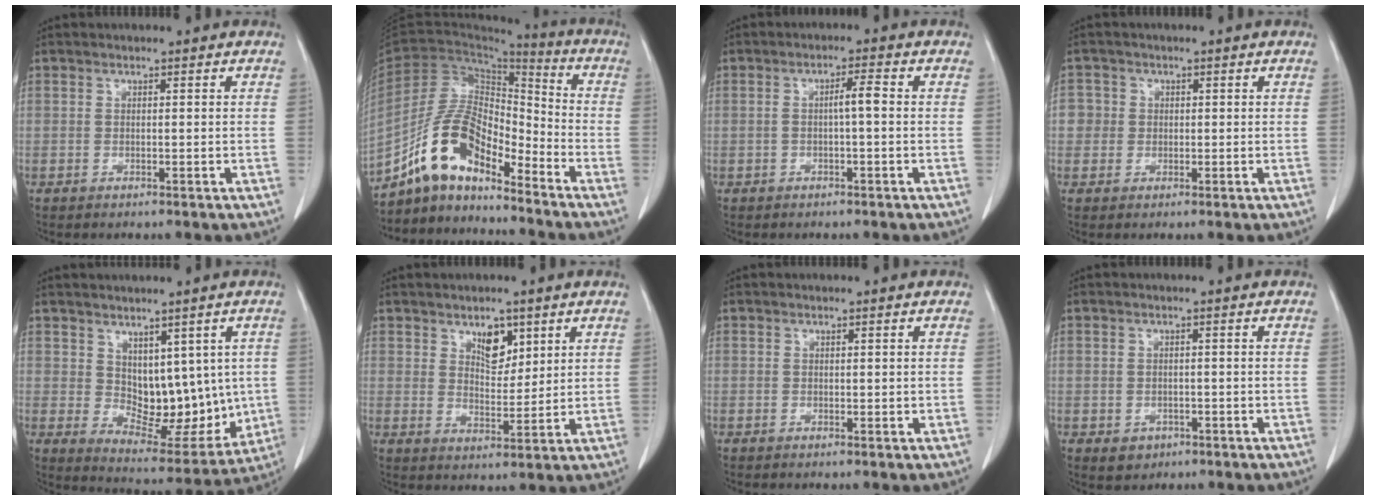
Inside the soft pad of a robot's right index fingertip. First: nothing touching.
{"total": 11.2, "force": [-8.8, 3.9, 5.8], "torque": [-0.118, 0.034, -0.161]}
{"total": 2.7, "force": [-0.1, 0.2, 2.7], "torque": [-0.048, 0.008, -0.001]}
{"total": 2.6, "force": [0.1, 2.6, 0.0], "torque": [0.015, 0.009, 0.000]}
{"total": 10.8, "force": [1.5, 6.4, 8.5], "torque": [-0.101, -0.003, 0.049]}
{"total": 5.0, "force": [2.9, 2.7, 3.1], "torque": [-0.046, -0.004, 0.052]}
{"total": 0.0}
{"total": 2.6, "force": [-1.0, 2.3, 0.7], "torque": [-0.006, 0.004, -0.006]}